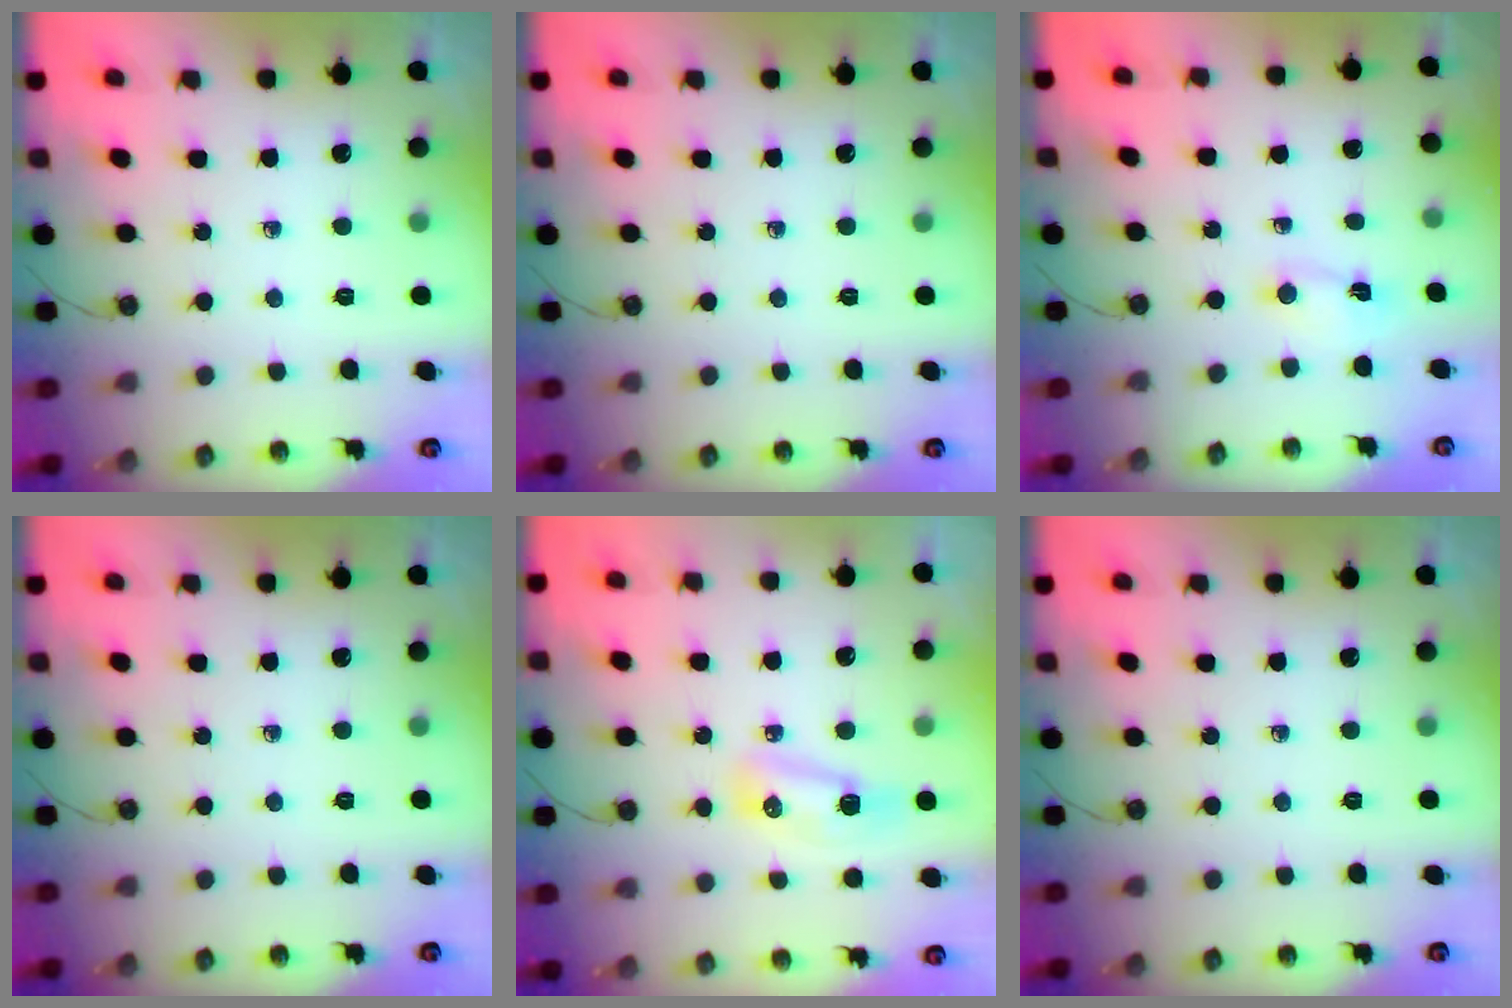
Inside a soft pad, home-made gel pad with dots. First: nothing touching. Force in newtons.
{"total": 0.0}
{"total": 1.0, "press": 1.0, "slide": 0.4}
{"total": 0.0}
{"total": 7.8, "press": 7.7, "slide": 1.5}
{"total": 0.0}